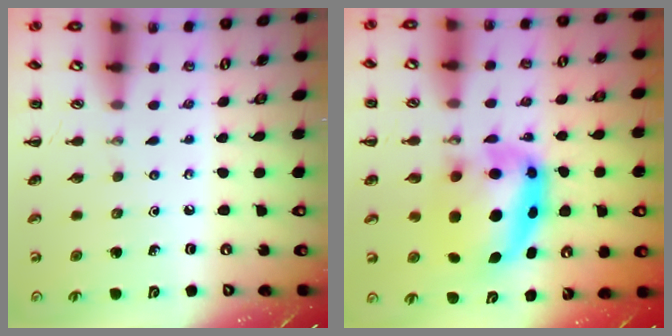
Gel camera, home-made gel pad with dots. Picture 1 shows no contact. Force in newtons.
{"total": 10.4, "press": 10.0, "slide": 2.8}